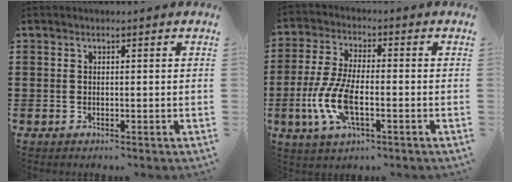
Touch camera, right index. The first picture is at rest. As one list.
[{"total": 9.0, "force": [-2.6, 3.6, 7.8], "torque": [-0.186, -0.017, -0.051]}]